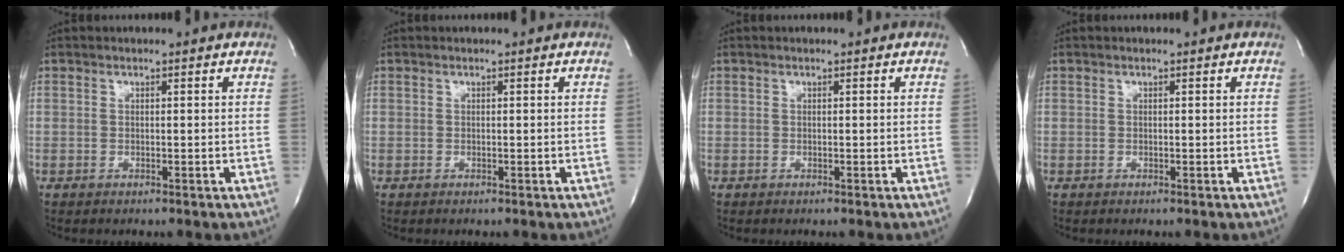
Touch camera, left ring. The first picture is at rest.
{"total": 0.0}
{"total": 0.0}
{"total": 0.0}